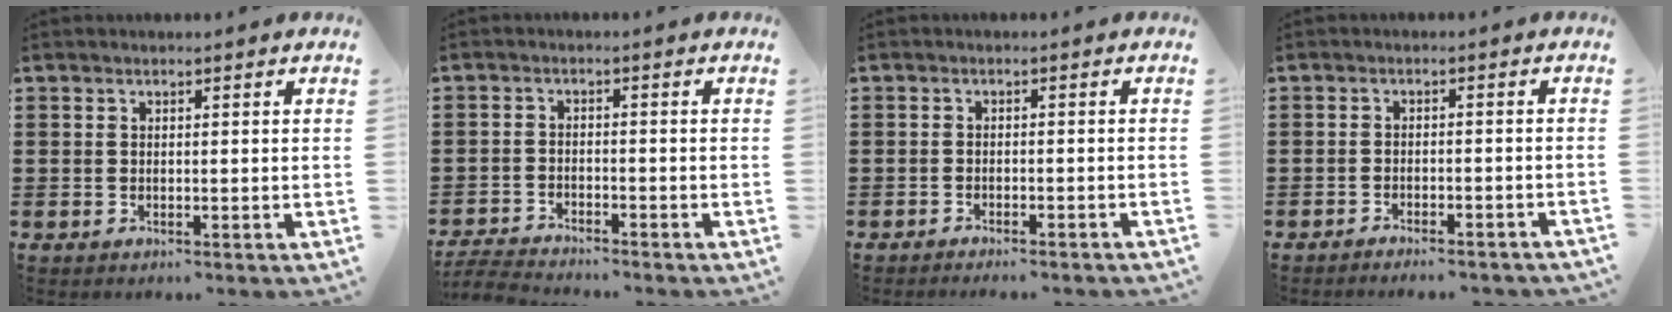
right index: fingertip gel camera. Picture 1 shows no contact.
{"total": 3.5, "force": [-3.5, 0.1, 0.4], "torque": [-0.023, -0.006, -0.077]}
{"total": 1.4, "force": [-1.4, -0.1, 0.3], "torque": [-0.008, 0.002, -0.027]}
{"total": 2.2, "force": [-2.2, 0.0, 0.4], "torque": [-0.012, 0.002, -0.045]}